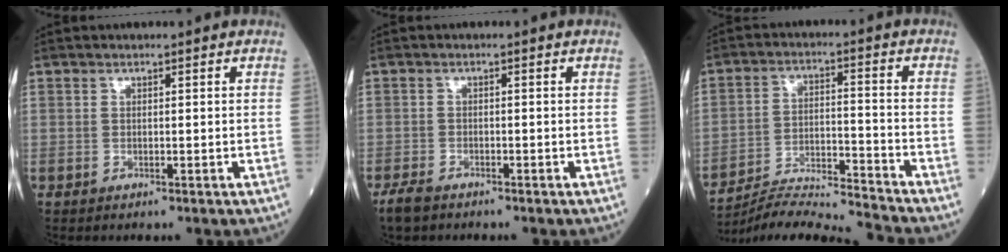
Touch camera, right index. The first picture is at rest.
{"total": 3.1, "force": [-2.5, 1.1, 1.3], "torque": [-0.031, -0.005, -0.044]}
{"total": 12.7, "force": [-12.4, -2.3, 1.8], "torque": [-0.032, 0.008, -0.217]}